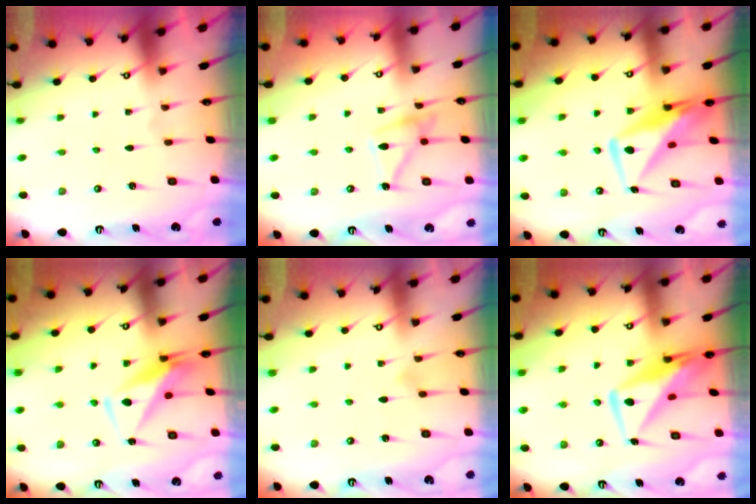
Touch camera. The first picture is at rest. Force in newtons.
{"total": 13.7, "press": 13.7, "slide": 0.9}
{"total": 11.1, "press": 11.1, "slide": 1.0}
{"total": 8.7, "press": 8.6, "slide": 1.4}
{"total": 7.7, "press": 7.7, "slide": 0.4}
{"total": 11.1, "press": 11.1, "slide": 1.0}